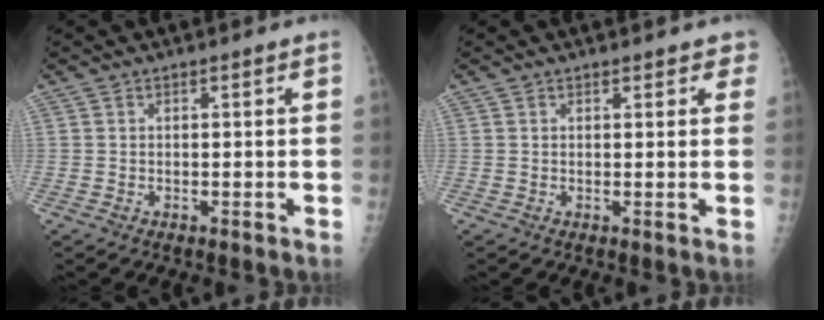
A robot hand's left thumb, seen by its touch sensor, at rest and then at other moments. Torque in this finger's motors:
{"motor_torque": [-0.11, -0.07, -0.14, -0.06, 0.02]}